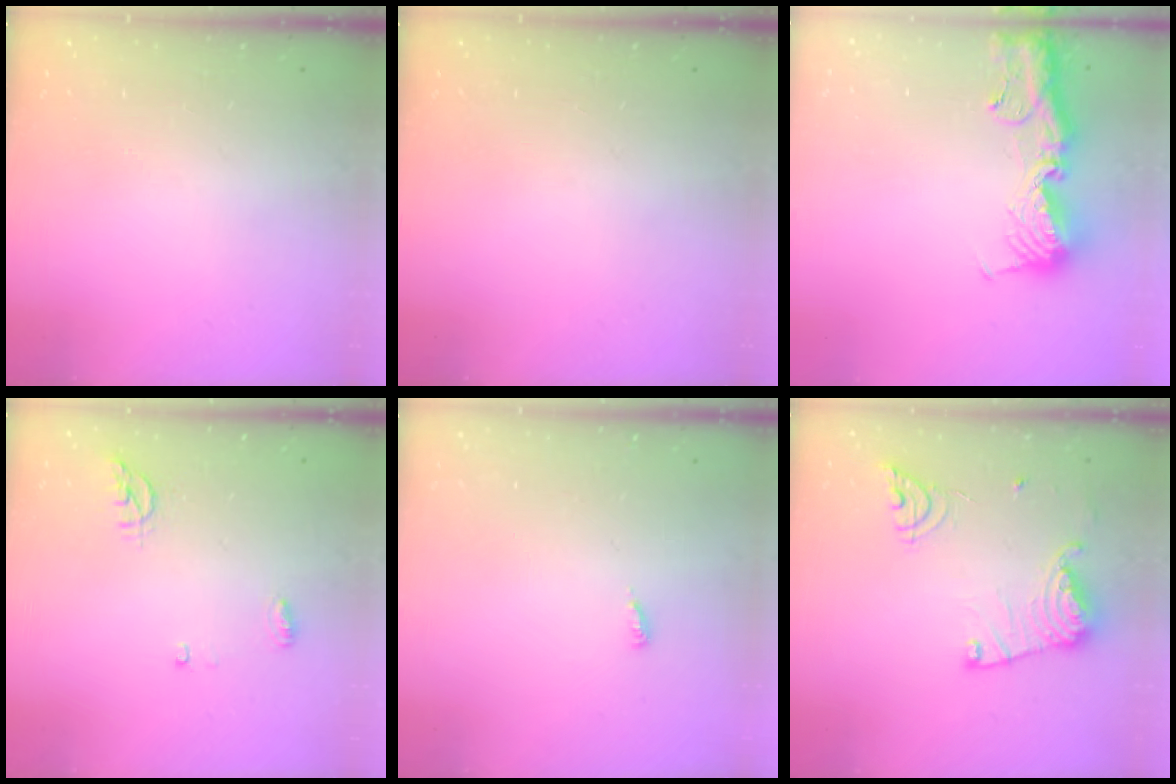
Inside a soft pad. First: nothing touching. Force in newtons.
{"total": 0.0}
{"total": 15.7, "press": 15.6, "slide": 1.6}
{"total": 4.9, "press": 4.9, "slide": 0.6}
{"total": 2.9, "press": 2.9, "slide": 0.2}
{"total": 15.6, "press": 15.5, "slide": 1.5}